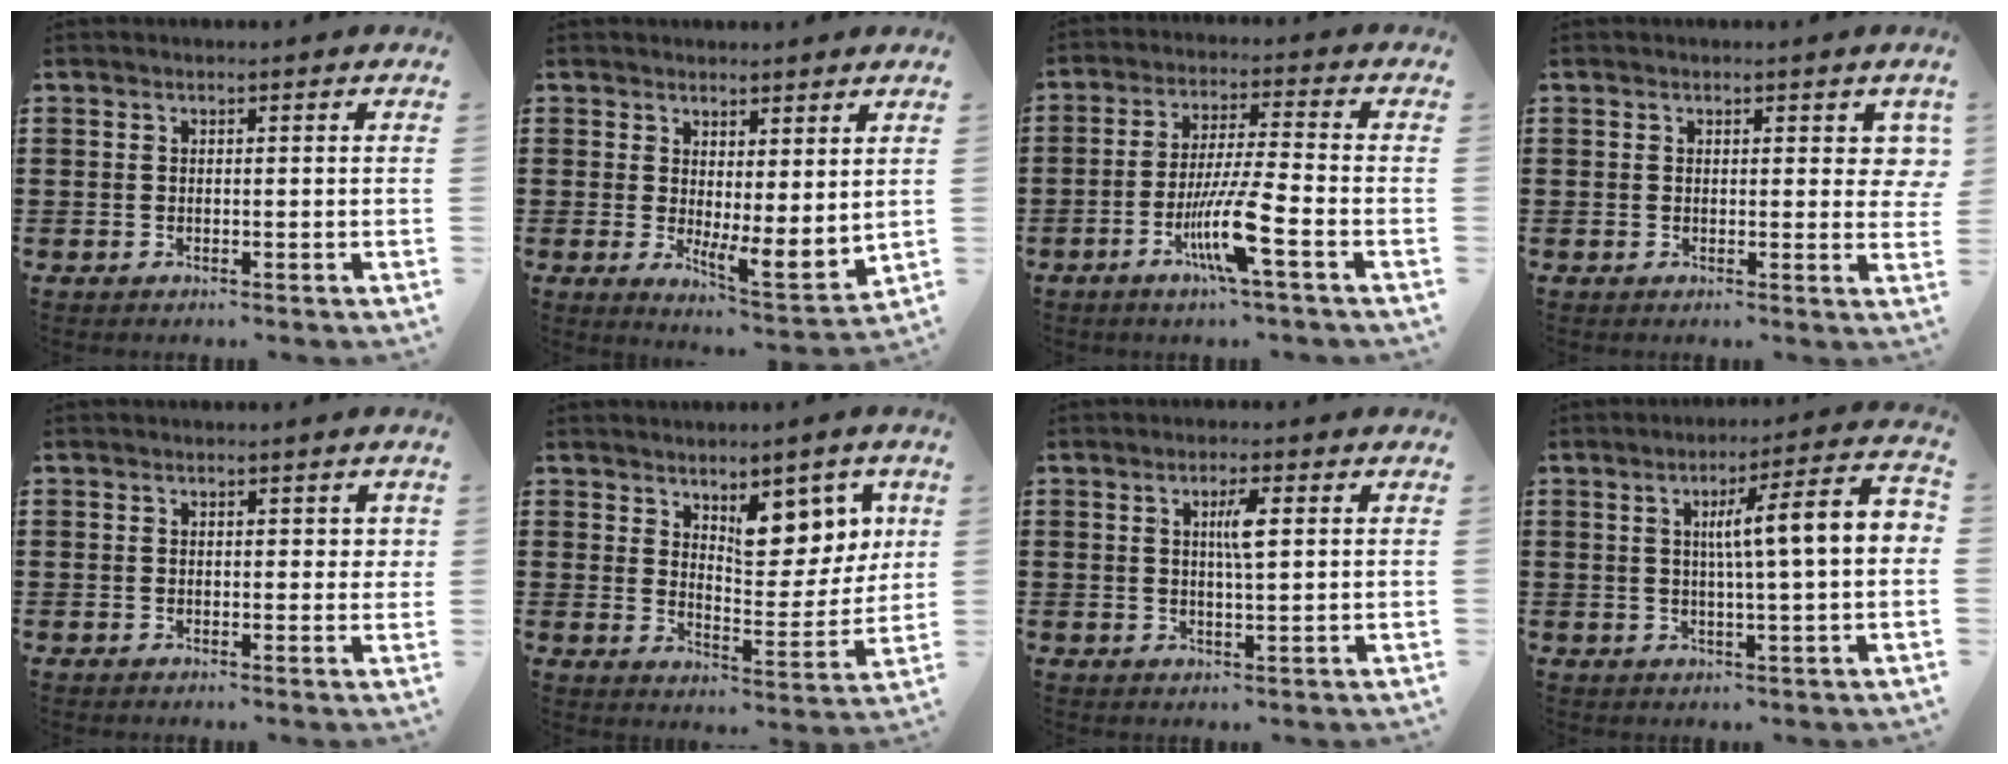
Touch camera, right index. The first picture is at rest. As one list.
[{"total": 3.1, "force": [1.6, 0.9, 2.5], "torque": [-0.046, -0.020, 0.028]}, {"total": 9.4, "force": [-4.2, 0.4, 8.4], "torque": [-0.169, -0.013, -0.082]}, {"total": 2.0, "force": [0.8, 1.1, 1.5], "torque": [-0.007, -0.003, 0.008]}, {"total": 1.3, "force": [0.5, 0.8, 0.8], "torque": [-0.009, 0.004, 0.007]}, {"total": 8.8, "force": [5.2, 4.3, 5.6], "torque": [-0.081, -0.027, 0.085]}, {"total": 3.8, "force": [0.9, 0.7, 3.6], "torque": [-0.065, 0.003, 0.009]}, {"total": 8.9, "force": [1.0, 0.4, 8.8], "torque": [-0.149, -0.007, 0.005]}]